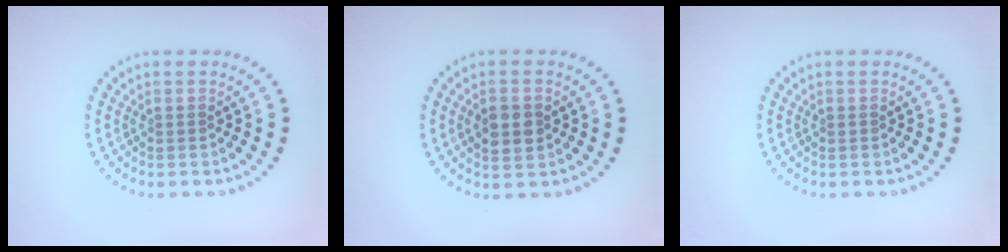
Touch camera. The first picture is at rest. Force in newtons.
{"total": 2.9, "press": 2.9, "slide": 0.0}
{"total": 0.0}